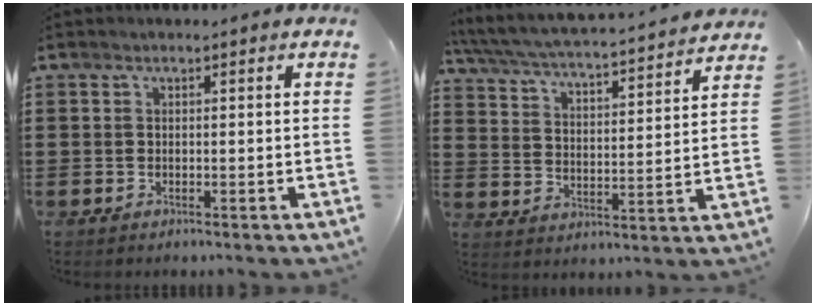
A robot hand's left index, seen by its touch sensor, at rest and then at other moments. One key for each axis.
{"total": 4.4, "fx": 4.2, "fy": -0.2, "fz": 1.3, "tx": -0.050, "ty": -0.035, "tz": 0.062}